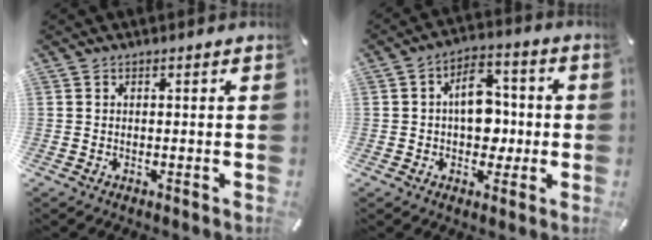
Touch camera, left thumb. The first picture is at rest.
{"total": 10.6, "force": [-0.2, 7.4, 7.6], "torque": [-0.098, 0.012, -0.002]}